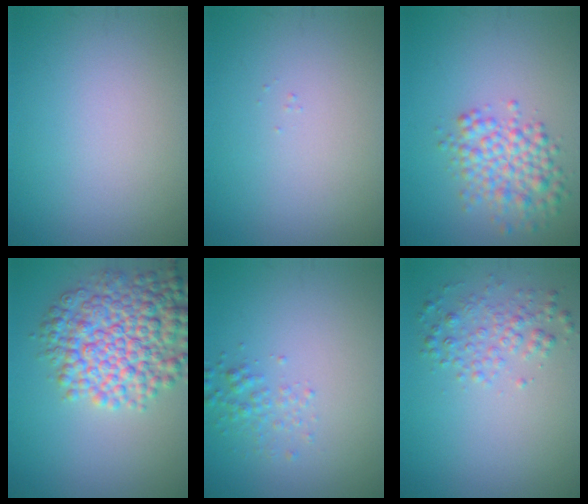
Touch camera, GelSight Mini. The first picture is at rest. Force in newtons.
{"total": 0.0}
{"total": 4.3, "press": 4.3, "slide": 0.2}
{"total": 8.7, "press": 8.7, "slide": 0.2}
{"total": 1.6, "press": 1.6, "slide": 0.1}
{"total": 2.4, "press": 2.4, "slide": 0.1}